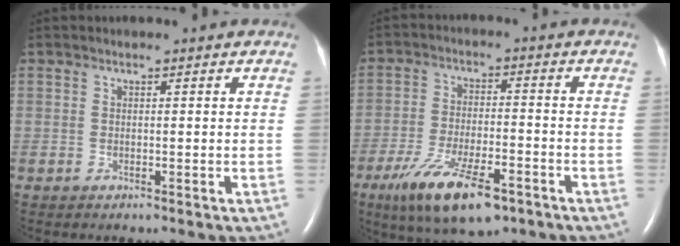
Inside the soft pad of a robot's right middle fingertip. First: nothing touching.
{"total": 12.7, "force": [-7.7, 3.7, 9.4], "torque": [-0.176, -0.020, -0.127]}